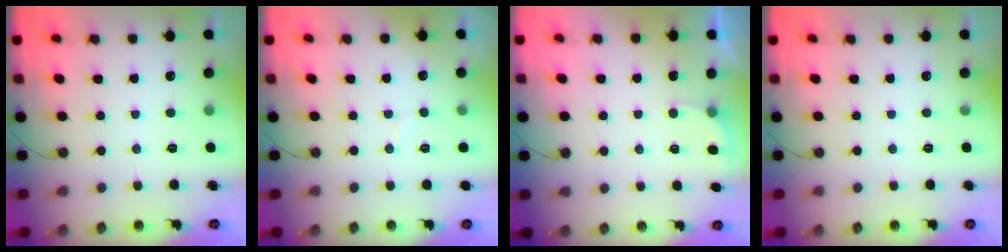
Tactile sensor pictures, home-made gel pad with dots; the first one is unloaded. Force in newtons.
{"total": 2.9, "press": 2.9, "slide": 0.3}
{"total": 3.0, "press": 2.9, "slide": 0.8}
{"total": 0.0}